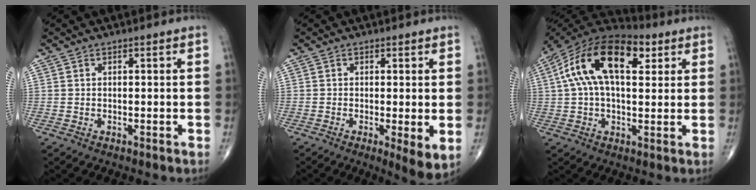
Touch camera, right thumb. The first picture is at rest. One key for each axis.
{"total": 5.0, "fx": -0.8, "fy": 1.2, "fz": 4.8, "tx": -0.080, "ty": -0.018, "tz": -0.016}
{"total": 18.8, "fx": 5.7, "fy": 9.7, "fz": 15.0, "tx": -0.269, "ty": 0.029, "tz": 0.087}